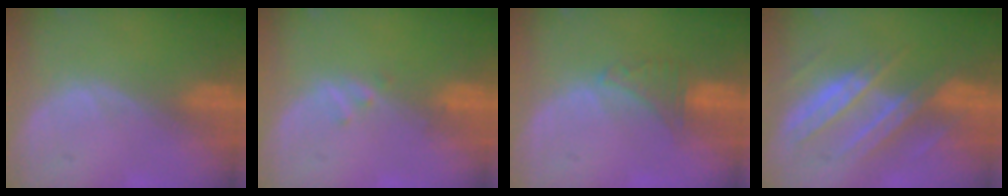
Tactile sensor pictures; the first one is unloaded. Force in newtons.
{"total": 1.1, "press": 1.1, "slide": 0.1}
{"total": 3.3, "press": 3.2, "slide": 0.7}
{"total": 7.8, "press": 7.8, "slide": 0.3}